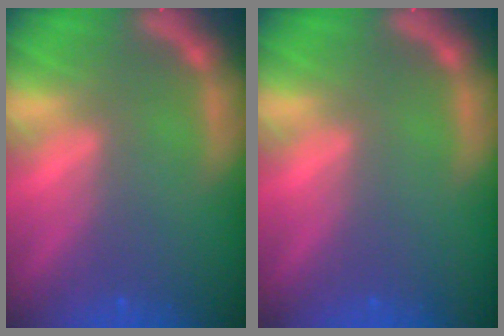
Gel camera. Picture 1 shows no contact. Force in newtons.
{"total": 0.0}